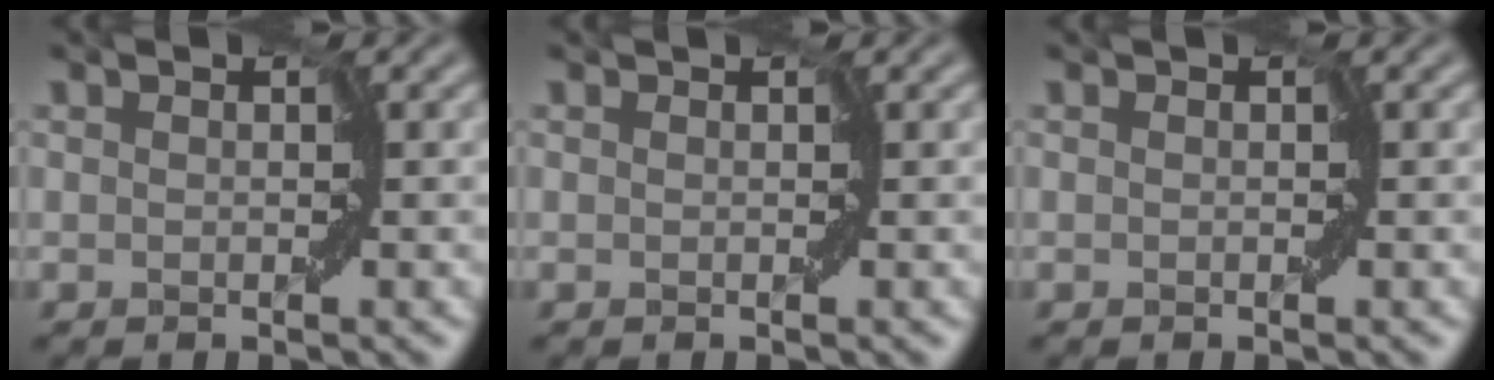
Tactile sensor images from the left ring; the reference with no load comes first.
{"total": 0.0}
{"total": 0.0}